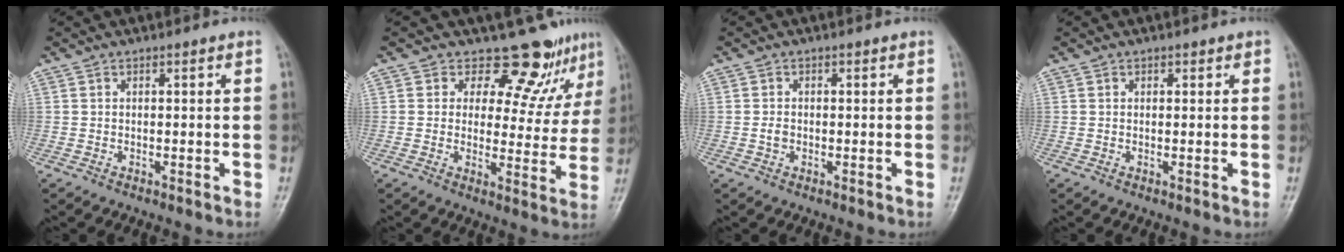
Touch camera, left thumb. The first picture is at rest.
{"total": 11.2, "force": [9.3, 5.2, 3.4], "torque": [0.004, -0.065, 0.107]}
{"total": 1.4, "force": [-0.3, 1.2, 0.8], "torque": [-0.012, 0.002, -0.006]}
{"total": 0.8, "force": [0.5, 0.7, 0.2], "torque": [0.008, -0.001, 0.003]}